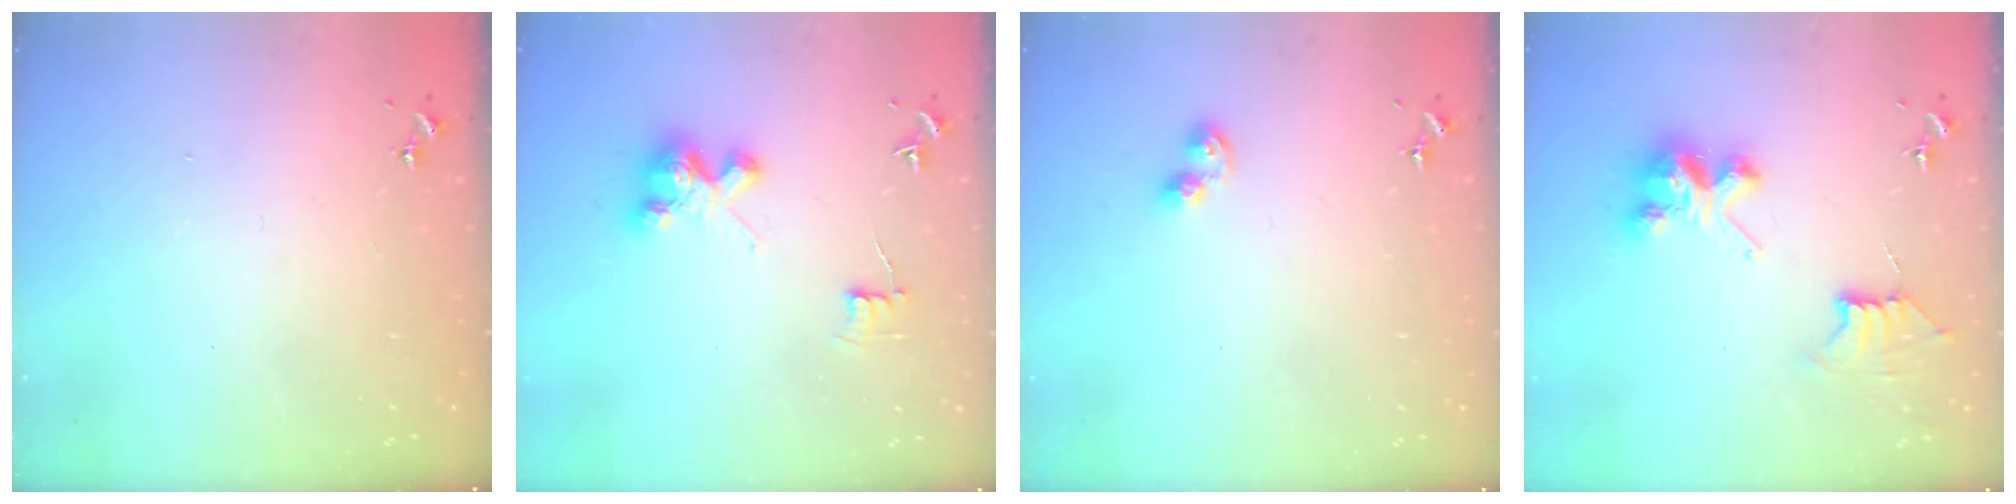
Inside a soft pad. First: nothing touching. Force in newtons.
{"total": 6.9, "press": 6.9, "slide": 0.1}
{"total": 4.3, "press": 4.3, "slide": 0.4}
{"total": 9.5, "press": 9.5, "slide": 0.7}